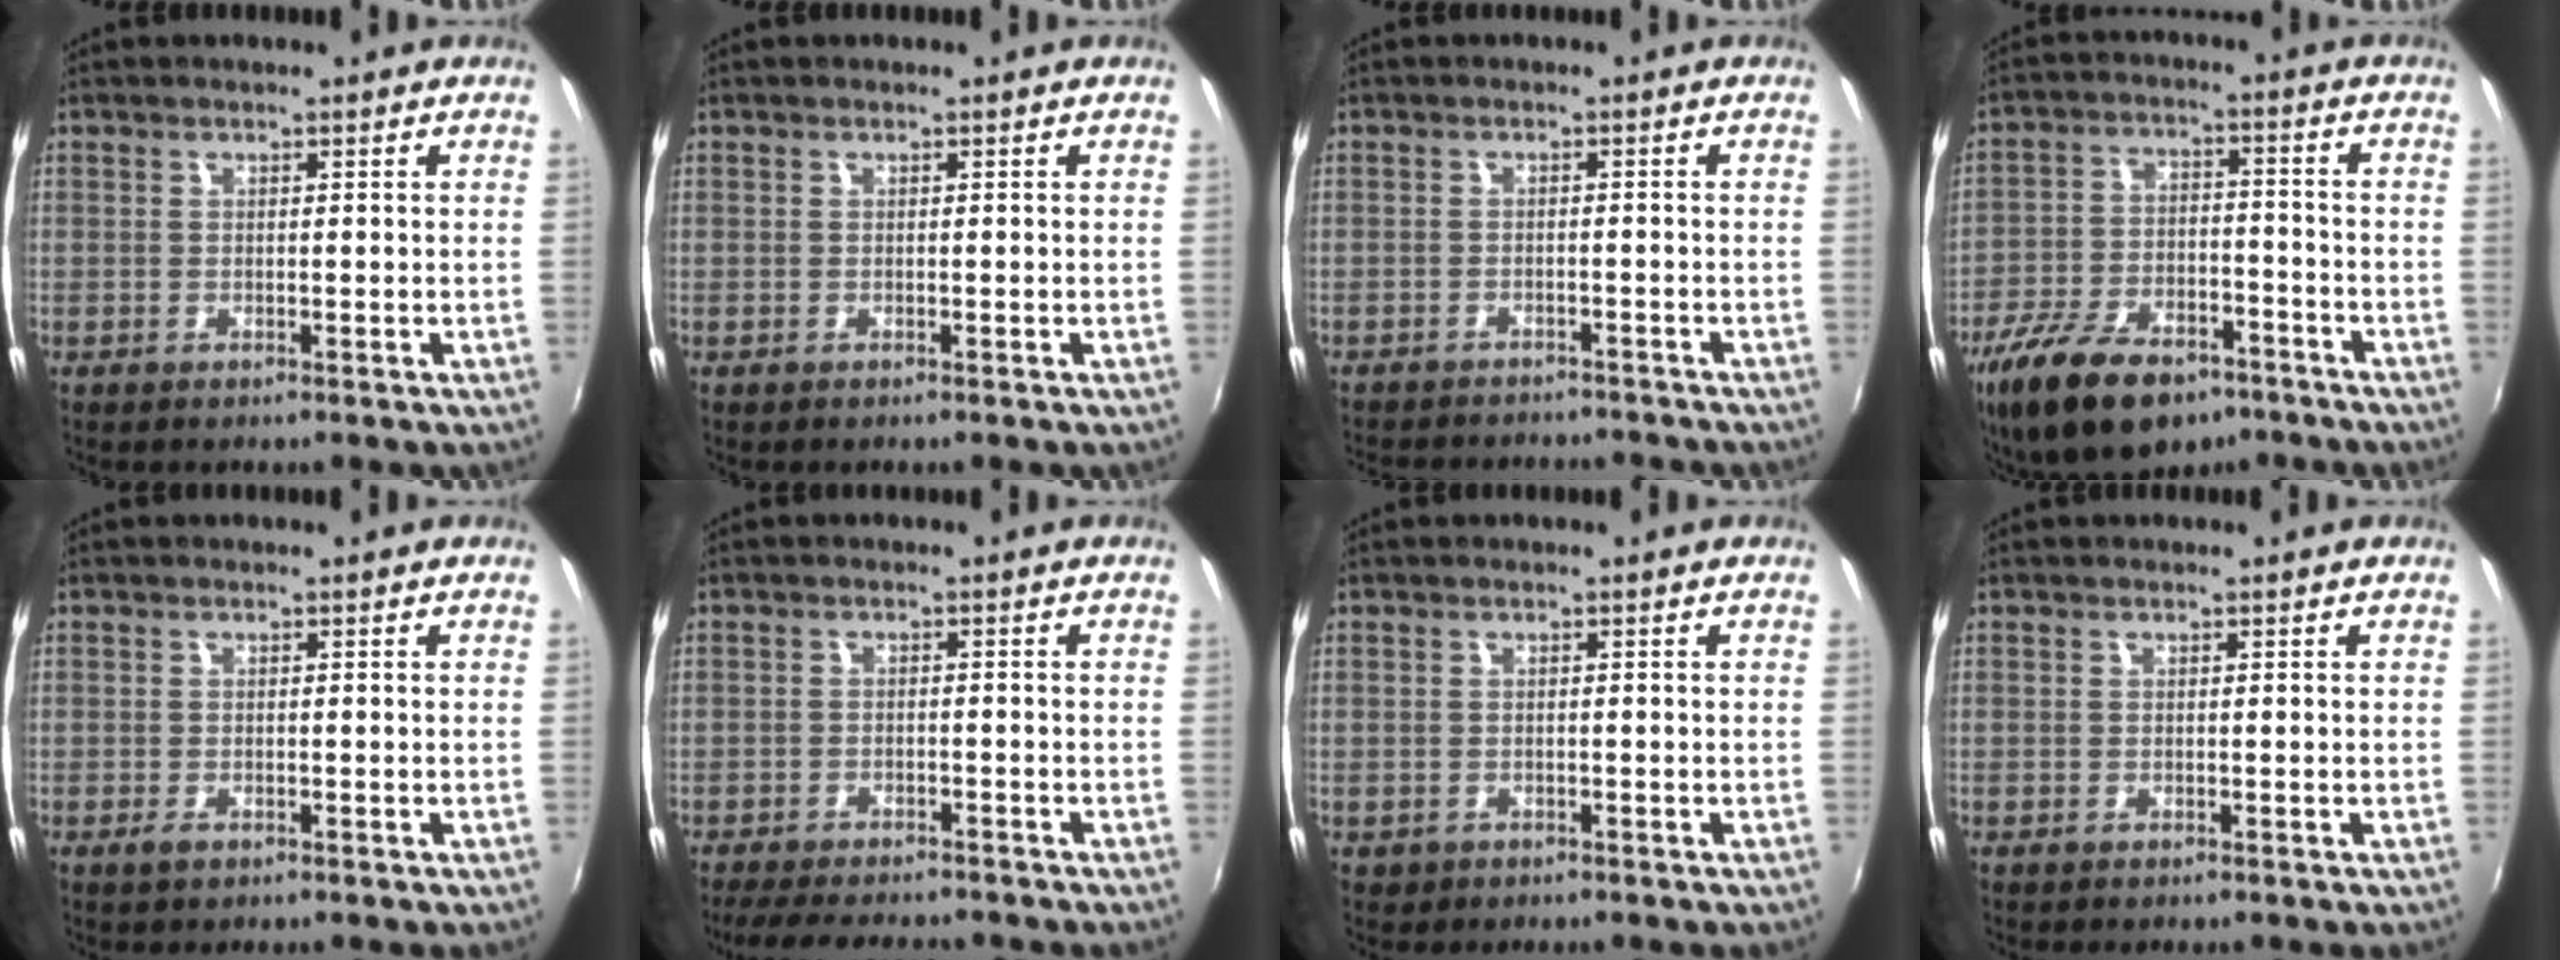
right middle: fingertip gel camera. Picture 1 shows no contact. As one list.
[{"total": 0.0}, {"total": 10.5, "force": [-9.5, 2.8, 3.5], "torque": [-0.083, -0.017, -0.133]}, {"total": 18.0, "force": [-12.1, 8.7, 10.2], "torque": [-0.218, -0.023, -0.200]}, {"total": 1.3, "force": [-0.9, 0.6, 0.8], "torque": [-0.016, -0.004, -0.017]}, {"total": 9.2, "force": [-8.1, 2.6, 3.5], "torque": [-0.091, -0.012, -0.125]}, {"total": 1.4, "force": [-0.7, 1.1, 0.3], "torque": [-0.011, -0.004, -0.008]}, {"total": 0.0}]